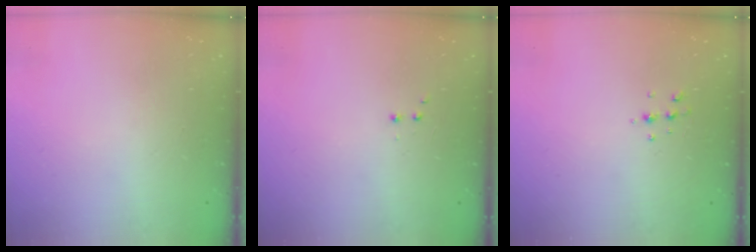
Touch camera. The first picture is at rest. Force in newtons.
{"total": 1.9, "press": 1.8, "slide": 0.5}
{"total": 4.7, "press": 4.6, "slide": 1.0}